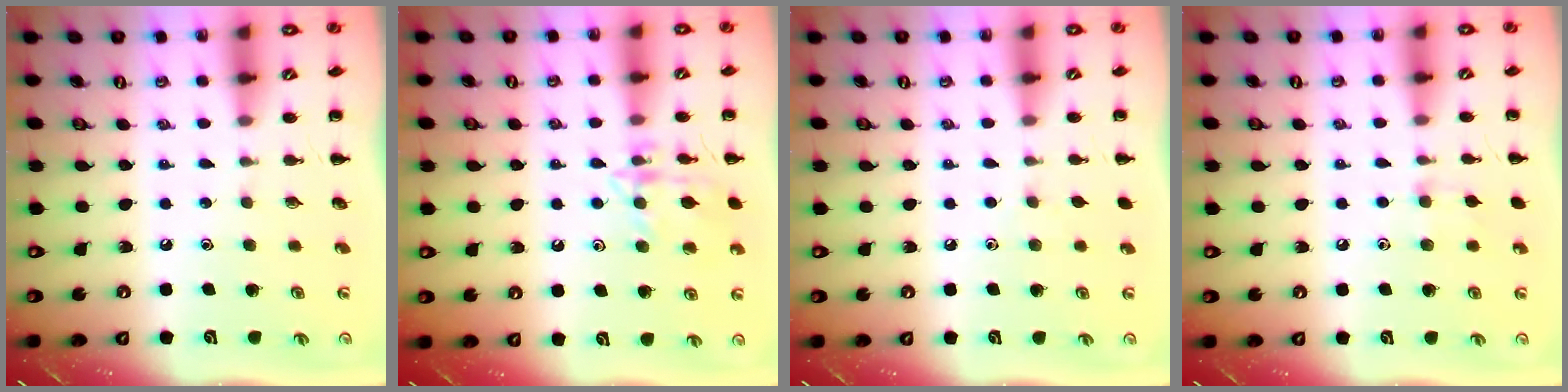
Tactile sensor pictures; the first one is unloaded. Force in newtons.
{"total": 13.2, "press": 13.2, "slide": 0.6}
{"total": 2.9, "press": 2.7, "slide": 1.2}
{"total": 5.8, "press": 5.4, "slide": 1.9}